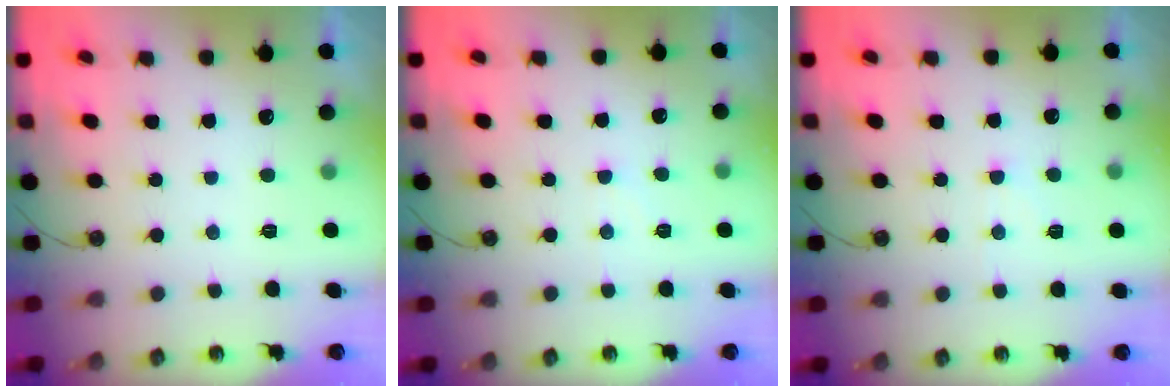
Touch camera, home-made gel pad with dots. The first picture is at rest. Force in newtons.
{"total": 3.9, "press": 3.8, "slide": 0.5}
{"total": 4.2, "press": 4.2, "slide": 0.7}